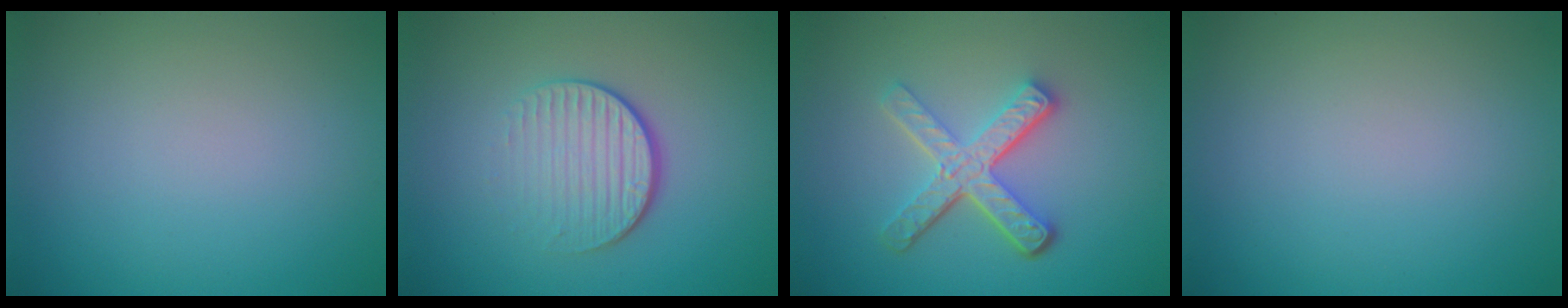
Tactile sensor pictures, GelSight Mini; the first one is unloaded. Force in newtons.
{"total": 4.0, "press": 2.6, "slide": 3.1}
{"total": 5.1, "press": 3.6, "slide": 3.5}
{"total": 0.0}